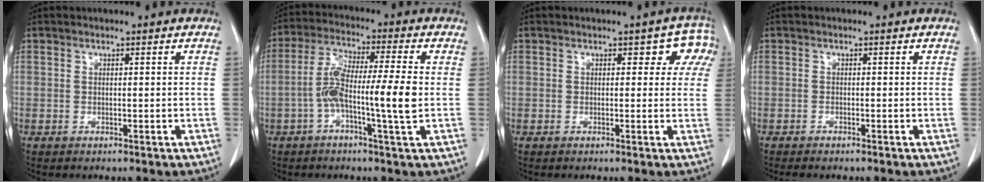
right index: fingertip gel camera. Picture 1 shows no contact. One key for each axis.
{"total": 10.5, "fx": -1.7, "fy": 0.3, "fz": 10.4, "tx": -0.198, "ty": 0.013, "tz": -0.040}
{"total": 4.0, "fx": 1.9, "fy": 2.8, "fz": 2.2, "tx": -0.004, "ty": 0.007, "tz": 0.004}
{"total": 1.7, "fx": -1.5, "fy": 0.1, "fz": 0.8, "tx": -0.012, "ty": -0.002, "tz": -0.019}